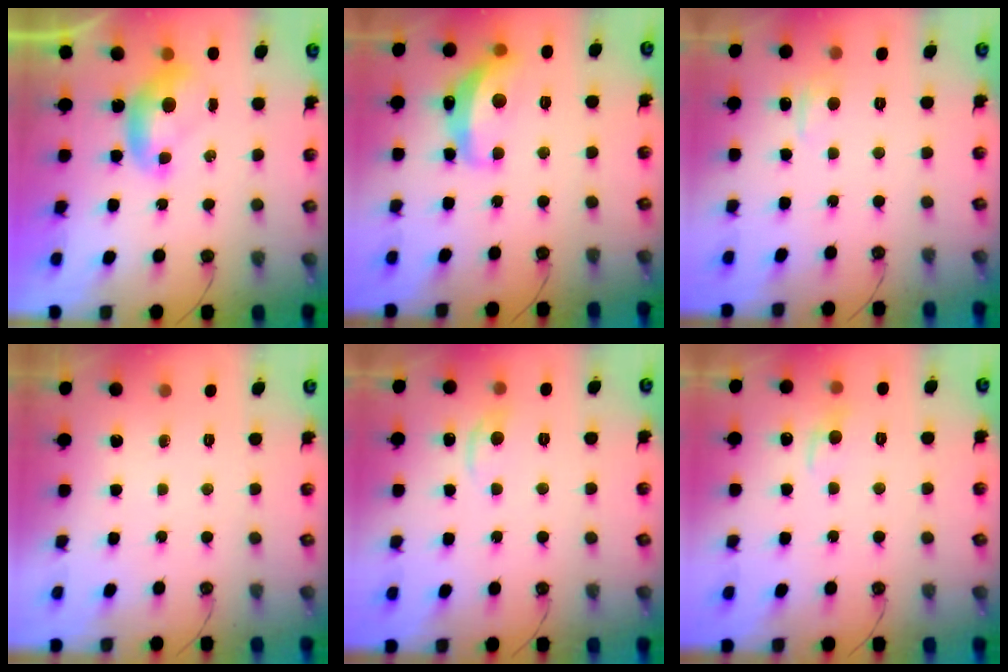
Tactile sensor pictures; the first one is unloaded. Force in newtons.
{"total": 8.5, "press": 8.5, "slide": 0.8}
{"total": 2.1, "press": 2.0, "slide": 0.6}
{"total": 0.0}
{"total": 1.6, "press": 1.3, "slide": 0.9}
{"total": 1.6, "press": 1.3, "slide": 0.8}